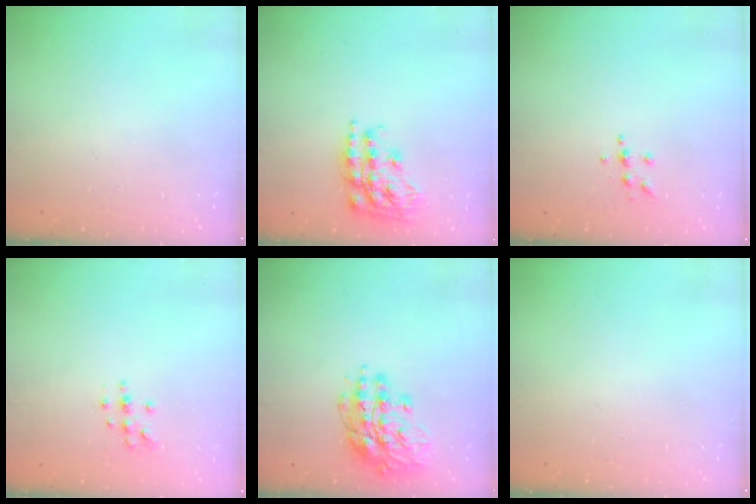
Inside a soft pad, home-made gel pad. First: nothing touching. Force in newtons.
{"total": 17.9, "press": 17.8, "slide": 1.1}
{"total": 5.6, "press": 5.6, "slide": 0.7}
{"total": 5.4, "press": 5.2, "slide": 1.6}
{"total": 15.2, "press": 15.2, "slide": 0.8}
{"total": 0.0}